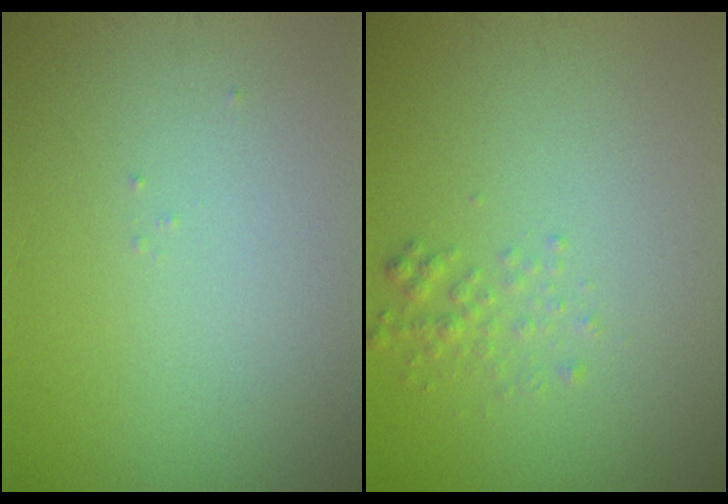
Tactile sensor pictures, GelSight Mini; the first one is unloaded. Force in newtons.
{"total": 1.3, "press": 1.3, "slide": 0.1}